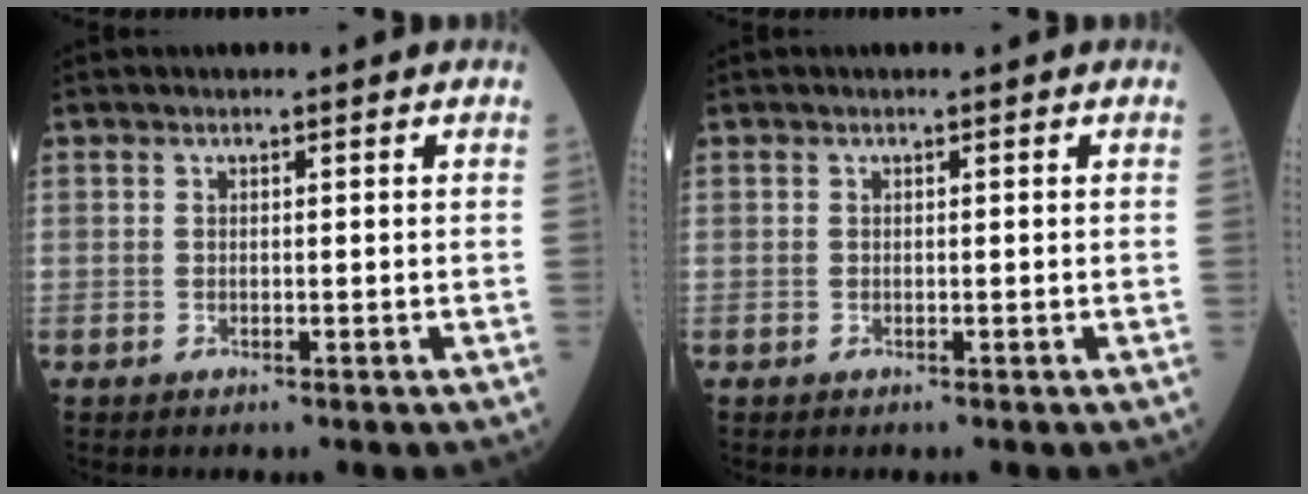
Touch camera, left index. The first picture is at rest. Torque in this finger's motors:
{"motor_torque": [-0.02, 0.02, 0.00, 0.01]}